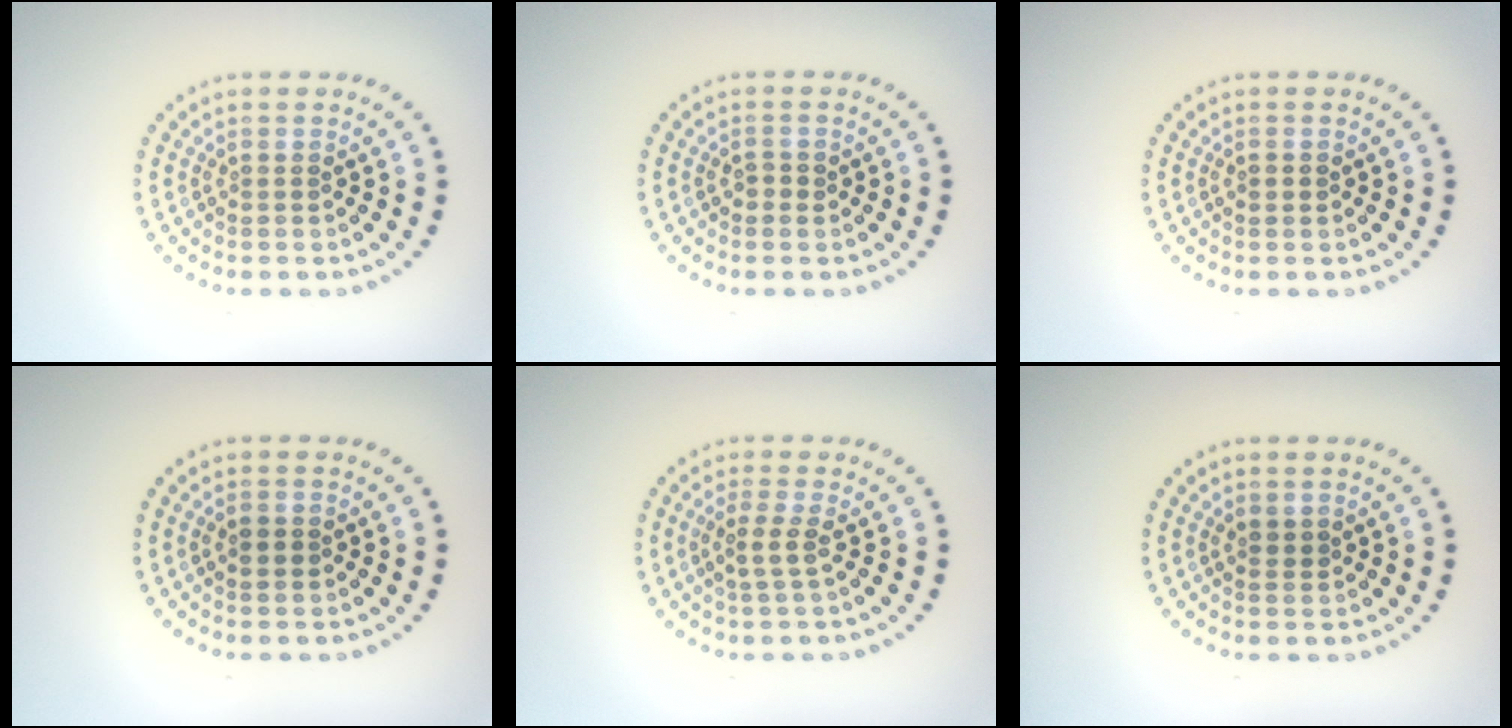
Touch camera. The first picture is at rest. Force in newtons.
{"total": 1.0, "press": 0.9, "slide": 0.3}
{"total": 1.0, "press": 1.0, "slide": 0.0}
{"total": 1.0, "press": 1.0, "slide": 0.0}
{"total": 1.8, "press": 1.3, "slide": 1.2}
{"total": 1.0, "press": 0.9, "slide": 0.5}